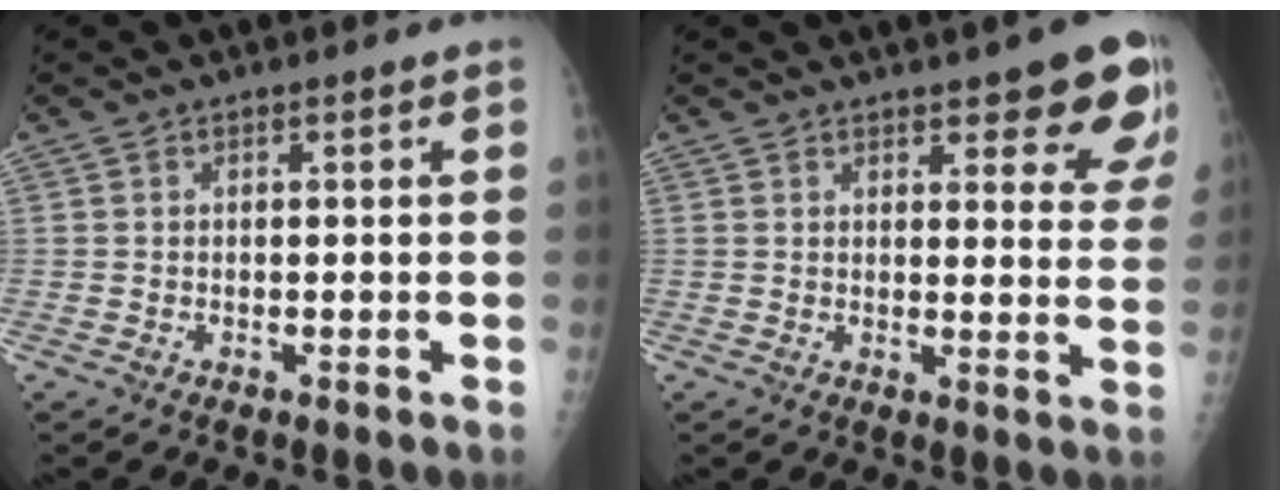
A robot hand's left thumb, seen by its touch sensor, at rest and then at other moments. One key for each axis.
{"total": 11.0, "fx": 7.2, "fy": 3.5, "fz": 7.6, "tx": -0.050, "ty": -0.035, "tz": 0.079}